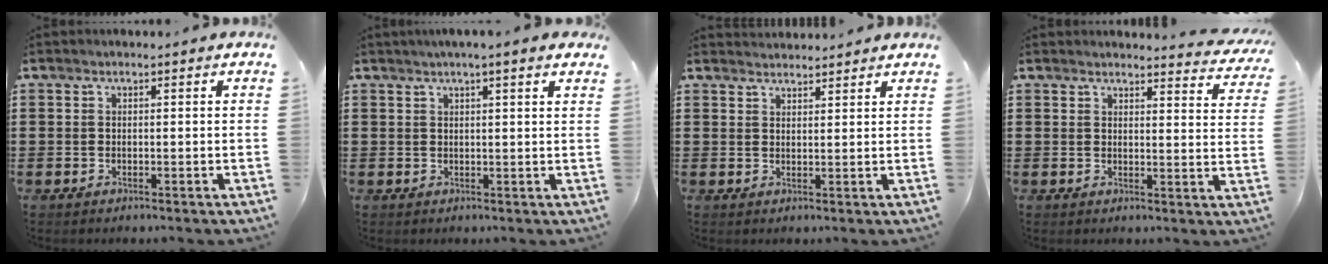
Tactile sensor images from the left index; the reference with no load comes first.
{"total": 1.9, "force": [1.5, 0.2, 1.2], "torque": [-0.027, 0.005, 0.027]}
{"total": 2.1, "force": [2.1, 0.1, -0.4], "torque": [0.002, -0.004, 0.041]}
{"total": 2.8, "force": [2.8, 0.0, 0.4], "torque": [-0.012, -0.015, 0.049]}